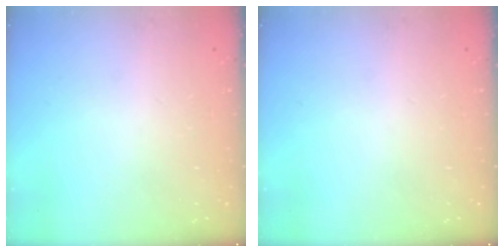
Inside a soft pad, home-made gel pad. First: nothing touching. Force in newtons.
{"total": 0.0}